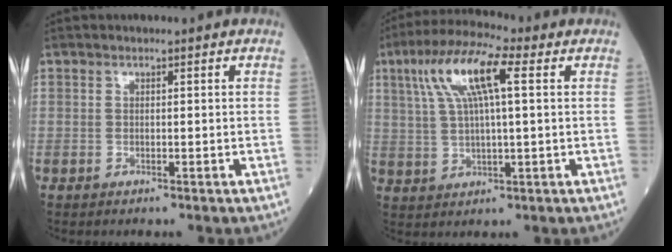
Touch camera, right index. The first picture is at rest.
{"total": 10.8, "force": [3.8, 2.0, 10.0], "torque": [-0.201, 0.028, 0.068]}